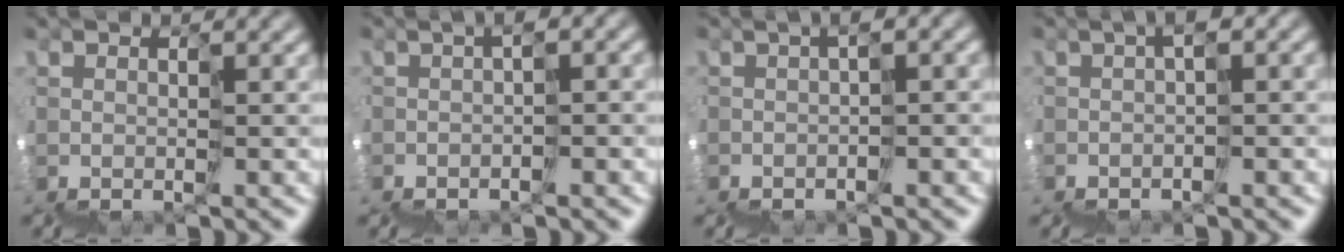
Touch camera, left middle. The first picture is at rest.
{"total": 2.7, "force": [-2.0, 0.0, 1.8], "torque": [-0.030, -0.008, -0.029]}
{"total": 2.6, "force": [-1.7, -0.1, 1.9], "torque": [-0.033, -0.008, -0.026]}
{"total": 2.1, "force": [-1.6, -0.4, 1.4], "torque": [-0.029, -0.004, -0.030]}